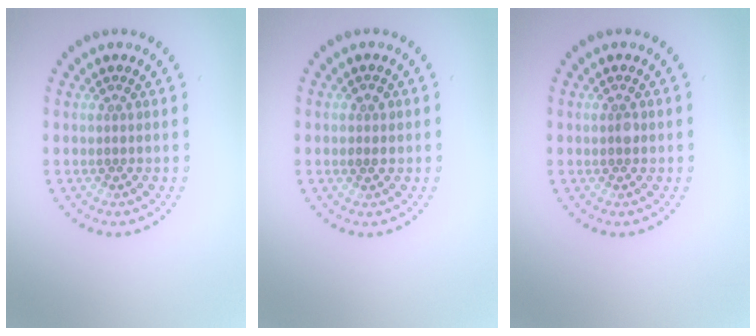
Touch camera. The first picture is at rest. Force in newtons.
{"total": 1.2, "press": 1.2, "slide": 0.2}
{"total": 1.0, "press": 1.0, "slide": 0.1}